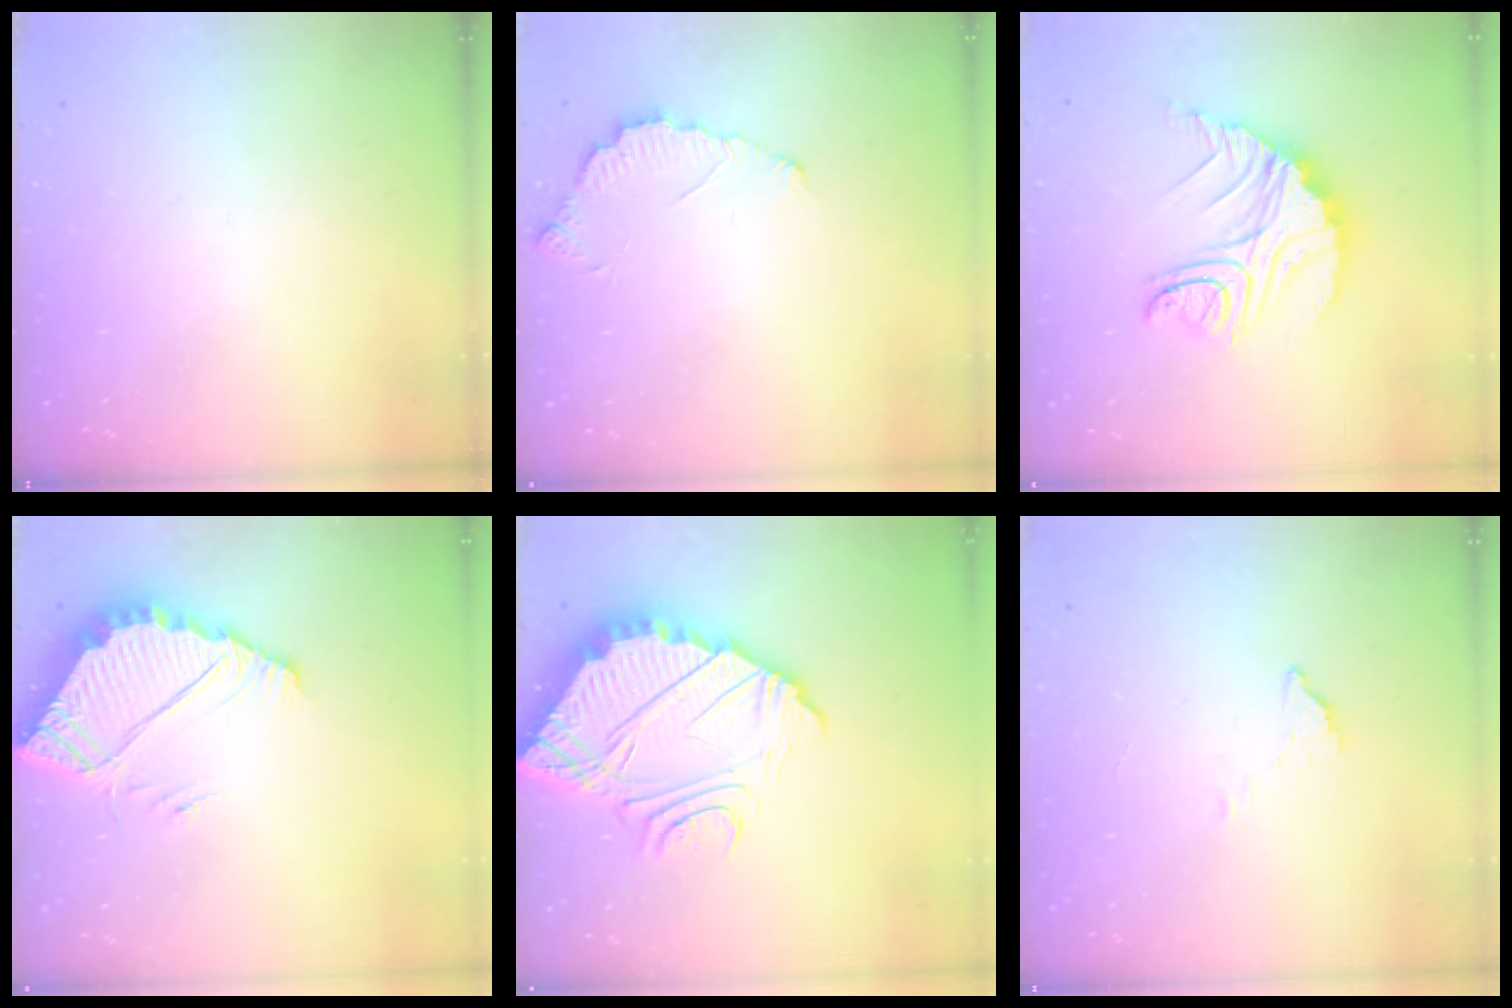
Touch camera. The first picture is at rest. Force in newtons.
{"total": 4.6, "press": 4.6, "slide": 0.4}
{"total": 14.7, "press": 14.7, "slide": 1.1}
{"total": 5.9, "press": 5.9, "slide": 0.3}
{"total": 8.6, "press": 8.5, "slide": 0.6}
{"total": 2.3, "press": 2.3, "slide": 0.1}